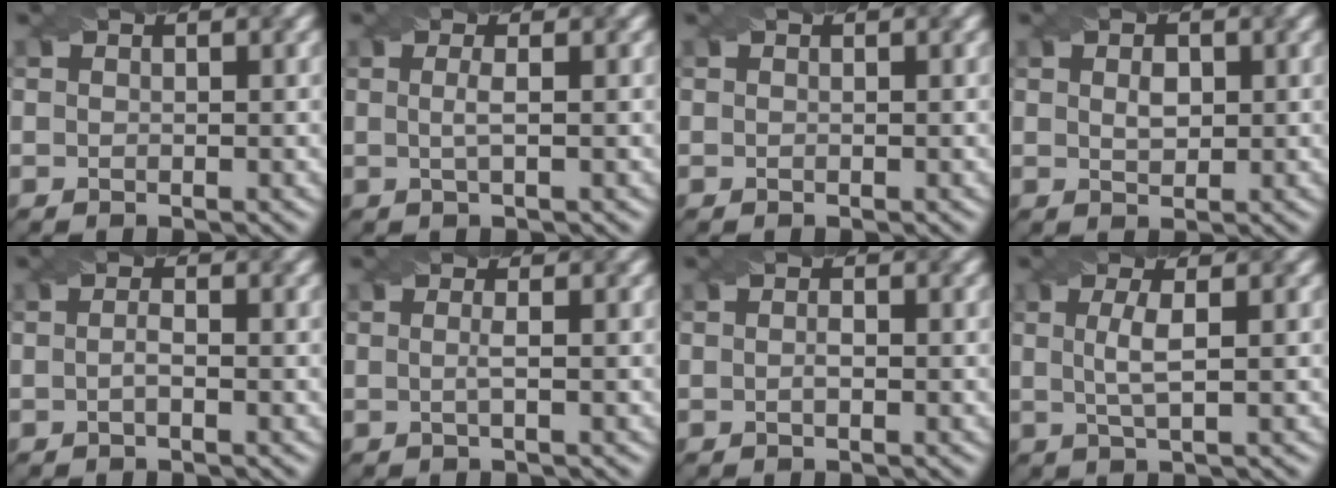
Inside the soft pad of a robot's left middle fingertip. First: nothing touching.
{"total": 1.5, "force": [0.0, 0.3, 1.4], "torque": [-0.029, 0.002, -0.003]}
{"total": 0.0}
{"total": 1.6, "force": [0.4, 1.0, 1.2], "torque": [-0.022, 0.000, 0.010]}
{"total": 1.0, "force": [-0.3, 0.2, 0.9], "torque": [-0.019, 0.000, -0.005]}
{"total": 1.2, "force": [-0.2, 0.3, 1.2], "torque": [-0.022, 0.000, -0.006]}
{"total": 0.8, "force": [-0.3, 0.2, 0.7], "torque": [-0.015, 0.000, -0.004]}
{"total": 2.6, "force": [0.4, 0.6, 2.5], "torque": [-0.049, 0.001, 0.006]}